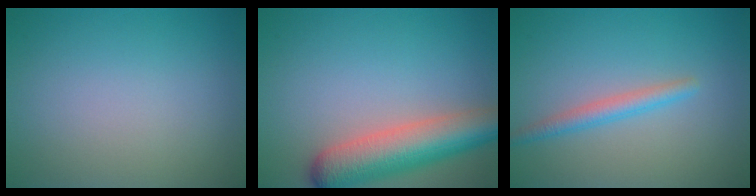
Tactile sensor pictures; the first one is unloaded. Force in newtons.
{"total": 7.0, "press": 7.0, "slide": 0.4}
{"total": 2.1, "press": 2.1, "slide": 0.1}